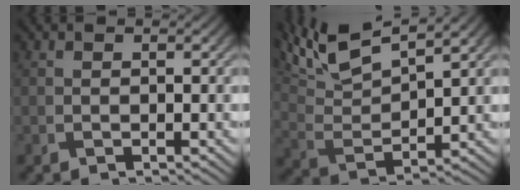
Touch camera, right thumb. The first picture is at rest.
{"total": 11.5, "force": [8.4, 3.0, 7.2], "torque": [-0.169, 0.017, 0.163]}